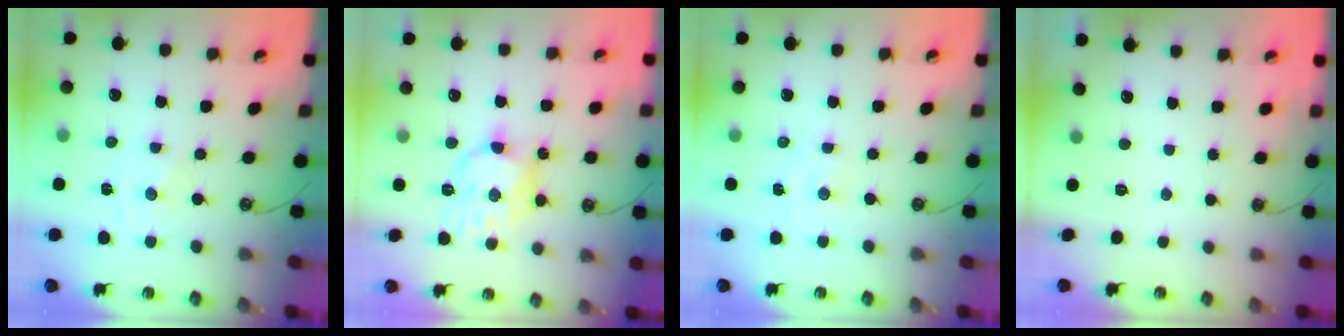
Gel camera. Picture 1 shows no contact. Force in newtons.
{"total": 11.3, "press": 11.2, "slide": 0.7}
{"total": 3.0, "press": 3.0, "slide": 0.4}
{"total": 0.0}